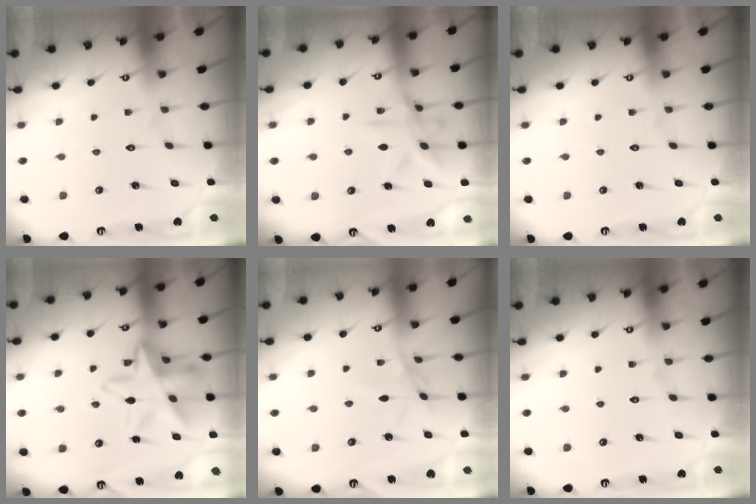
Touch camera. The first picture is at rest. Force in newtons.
{"total": 11.1, "press": 11.1, "slide": 0.8}
{"total": 0.0}
{"total": 15.1, "press": 15.0, "slide": 1.5}
{"total": 2.3, "press": 2.3, "slide": 0.5}
{"total": 0.0}